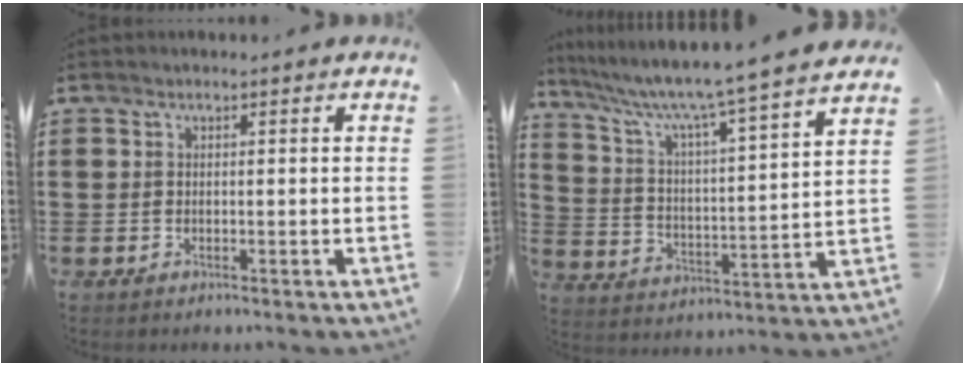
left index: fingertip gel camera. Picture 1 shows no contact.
{"total": 6.4, "force": [5.6, -0.7, 3.0], "torque": [-0.085, -0.051, 0.083]}